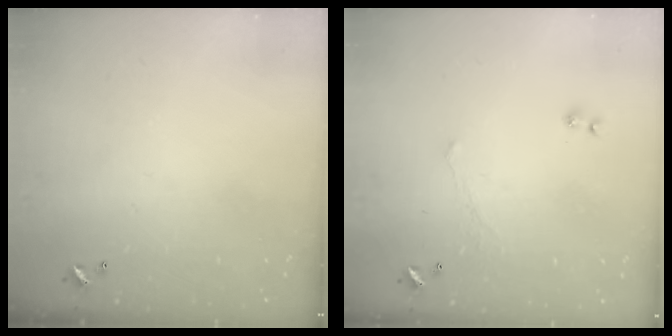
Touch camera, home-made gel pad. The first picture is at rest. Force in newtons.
{"total": 1.1, "press": 0.7, "slide": 0.9}